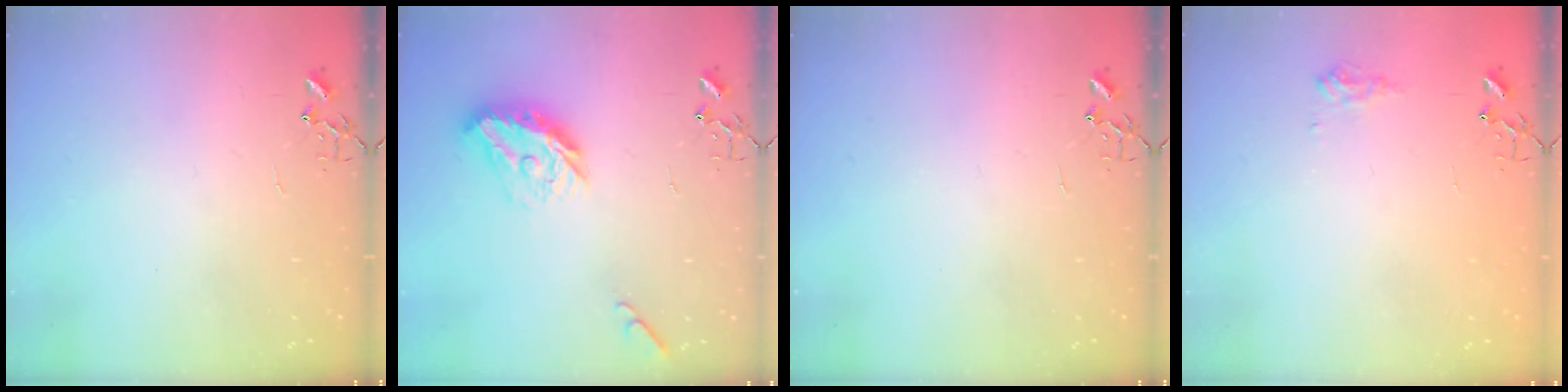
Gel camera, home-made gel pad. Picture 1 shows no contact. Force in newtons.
{"total": 15.1, "press": 15.1, "slide": 0.6}
{"total": 0.0}
{"total": 7.5, "press": 7.5, "slide": 0.3}